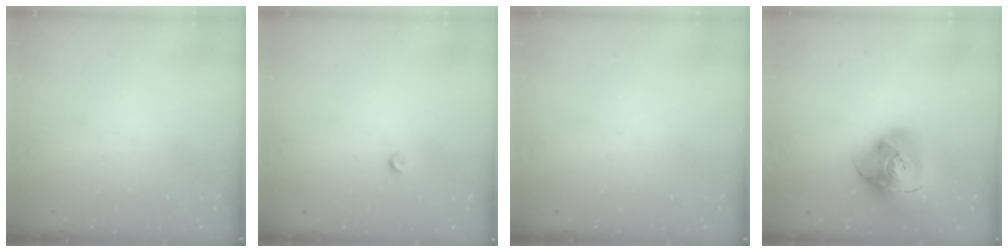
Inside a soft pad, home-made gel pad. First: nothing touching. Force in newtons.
{"total": 2.9, "press": 2.8, "slide": 0.5}
{"total": 0.0}
{"total": 17.5, "press": 17.3, "slide": 2.1}